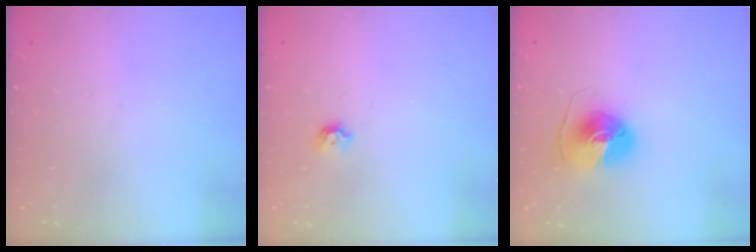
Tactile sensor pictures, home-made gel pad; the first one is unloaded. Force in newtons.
{"total": 5.4, "press": 5.4, "slide": 0.9}
{"total": 9.6, "press": 9.6, "slide": 0.8}